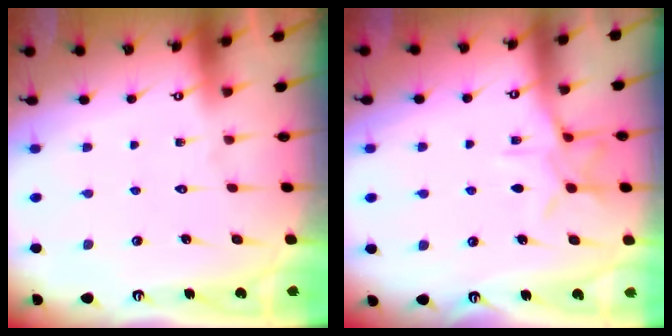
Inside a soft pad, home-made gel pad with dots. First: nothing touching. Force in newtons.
{"total": 9.4, "press": 9.4, "slide": 0.7}